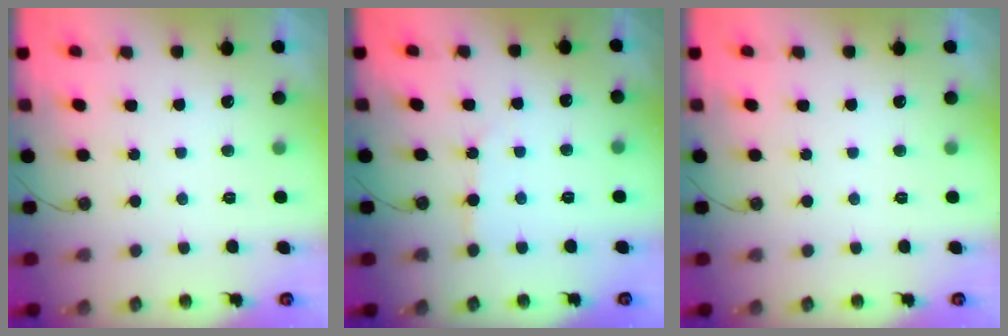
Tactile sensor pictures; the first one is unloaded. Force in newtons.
{"total": 4.1, "press": 4.0, "slide": 0.3}
{"total": 0.0}